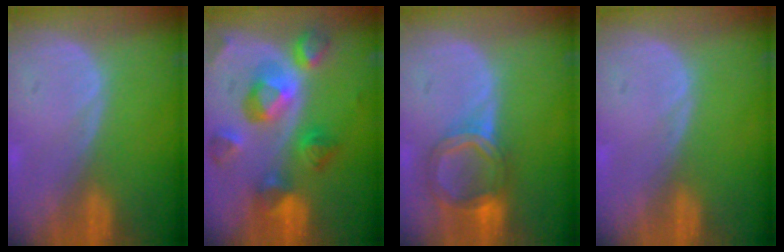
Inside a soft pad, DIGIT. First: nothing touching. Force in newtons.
{"total": 10.3, "press": 9.2, "slide": 4.7}
{"total": 6.4, "press": 5.8, "slide": 2.7}
{"total": 0.5, "press": 0.0, "slide": 0.5}